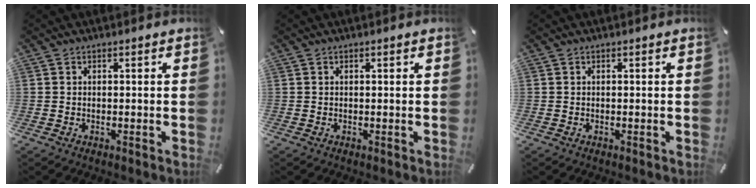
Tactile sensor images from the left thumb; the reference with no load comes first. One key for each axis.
{"total": 0.0}
{"total": 0.0}